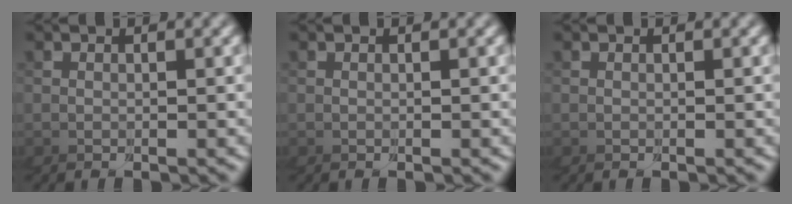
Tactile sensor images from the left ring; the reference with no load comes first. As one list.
[{"total": 0.0}, {"total": 0.0}]